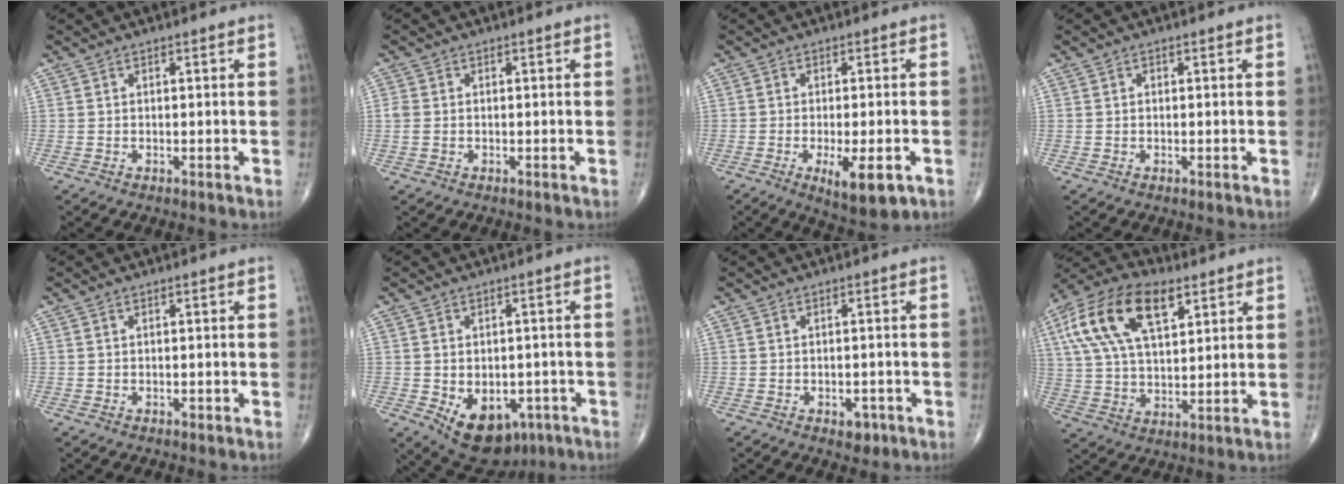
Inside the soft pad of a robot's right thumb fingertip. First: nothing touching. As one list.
[{"total": 1.3, "force": [0.0, 0.9, 1.0], "torque": [-0.029, 0.002, 0.000]}, {"total": 9.6, "force": [-3.6, 3.1, 8.3], "torque": [-0.120, -0.011, -0.048]}, {"total": 0.5, "force": [0.1, 0.4, 0.3], "torque": [-0.005, 0.002, 0.002]}, {"total": 0.5, "force": [-0.2, 0.3, 0.4], "torque": [-0.002, -0.001, -0.003]}, {"total": 12.2, "force": [-5.0, 8.0, 7.7], "torque": [-0.089, 0.006, -0.056]}, {"total": 2.6, "force": [-1.4, 1.7, 1.5], "torque": [-0.002, 0.002, -0.014]}, {"total": 18.4, "force": [7.9, 9.2, 13.9], "torque": [-0.254, 0.002, 0.140]}]